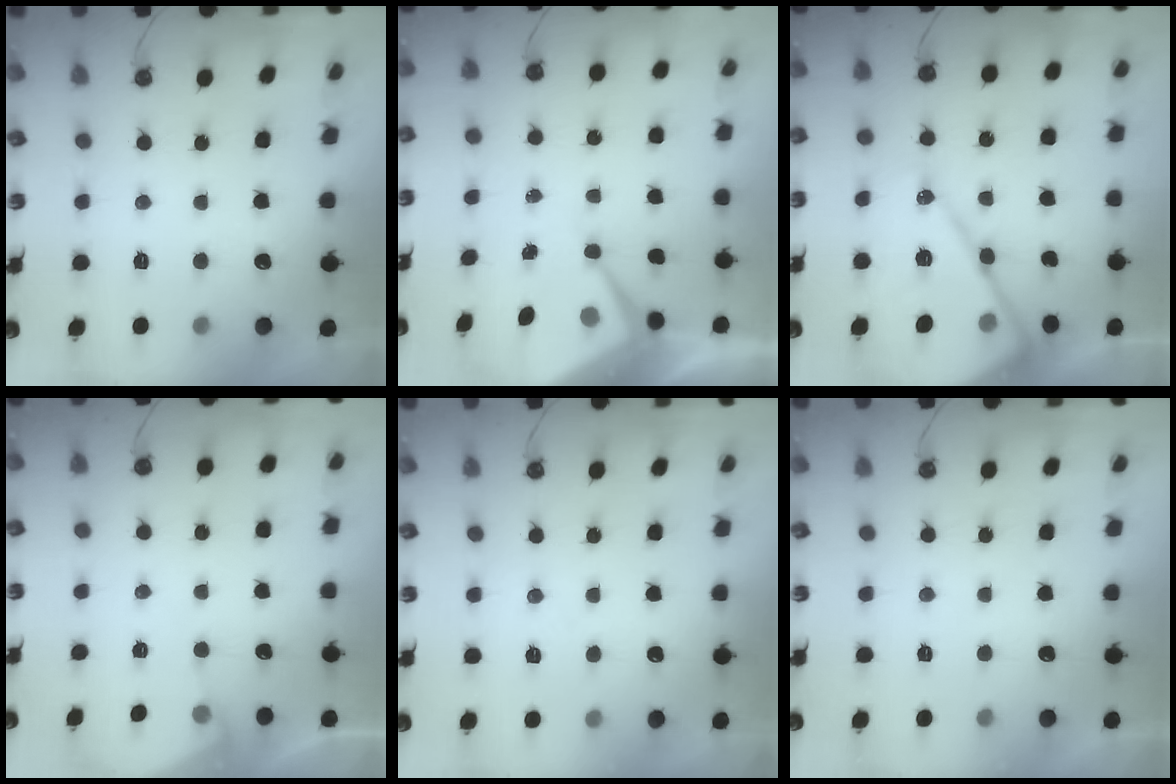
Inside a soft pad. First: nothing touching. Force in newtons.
{"total": 8.1, "press": 8.1, "slide": 0.2}
{"total": 17.7, "press": 17.6, "slide": 1.9}
{"total": 4.4, "press": 4.3, "slide": 0.6}
{"total": 4.6, "press": 4.5, "slide": 0.8}
{"total": 2.7, "press": 2.7, "slide": 0.4}